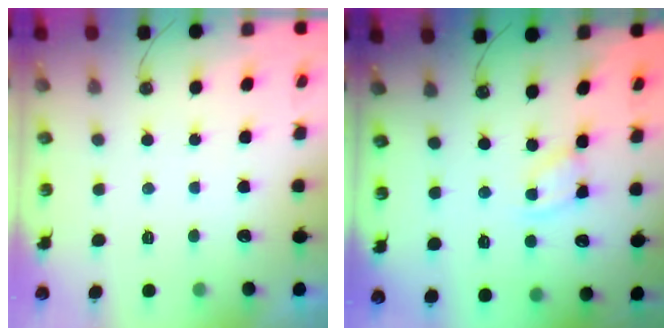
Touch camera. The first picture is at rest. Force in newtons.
{"total": 2.7, "press": 2.7, "slide": 0.4}